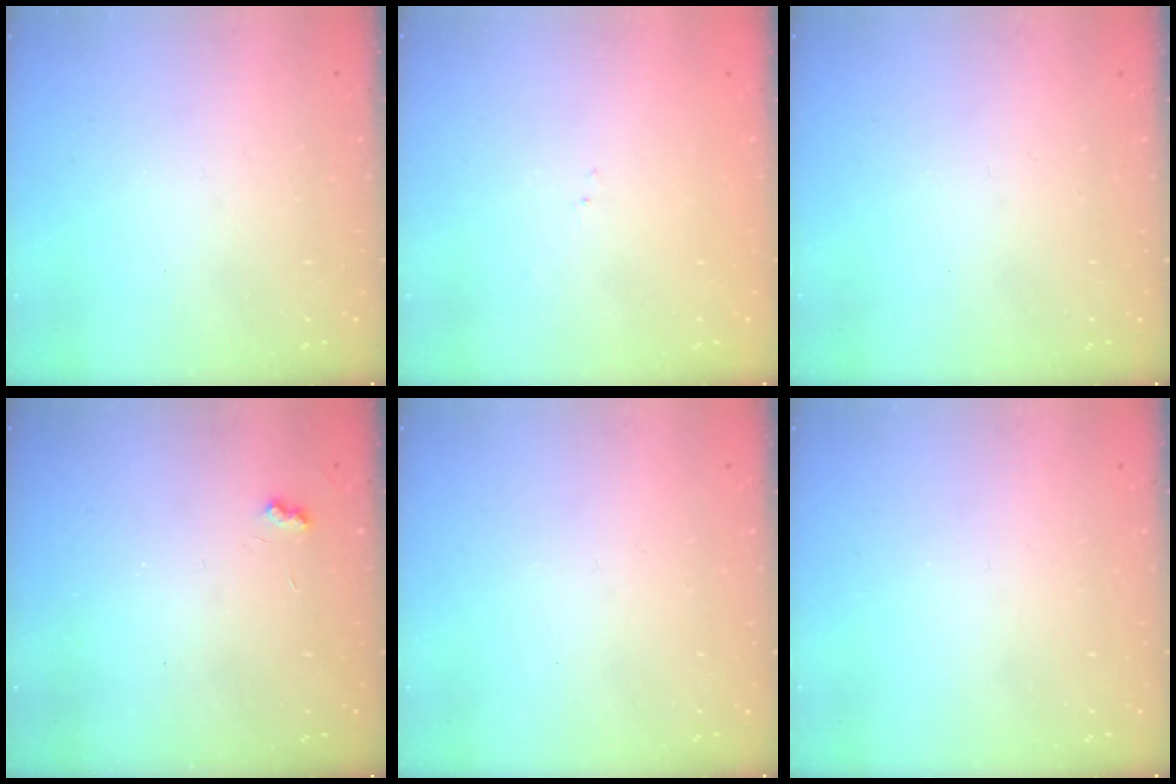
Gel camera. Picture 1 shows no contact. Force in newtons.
{"total": 6.6, "press": 6.6, "slide": 0.8}
{"total": 0.0}
{"total": 3.5, "press": 3.5, "slide": 0.5}
{"total": 0.0}
{"total": 0.0}